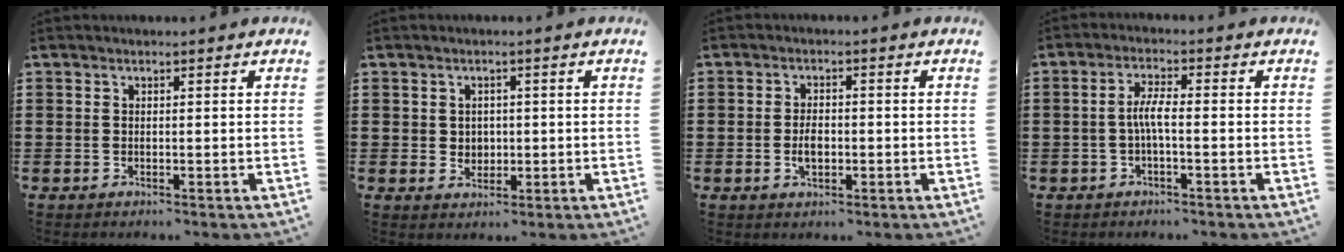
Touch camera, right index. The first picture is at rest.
{"total": 2.1, "force": [0.4, 2.0, 0.5], "torque": [-0.010, 0.007, 0.004]}
{"total": 3.1, "force": [-0.5, 1.7, 2.5], "torque": [-0.047, 0.002, -0.009]}
{"total": 3.6, "force": [-0.8, 0.6, 3.5], "torque": [-0.078, -0.003, -0.022]}